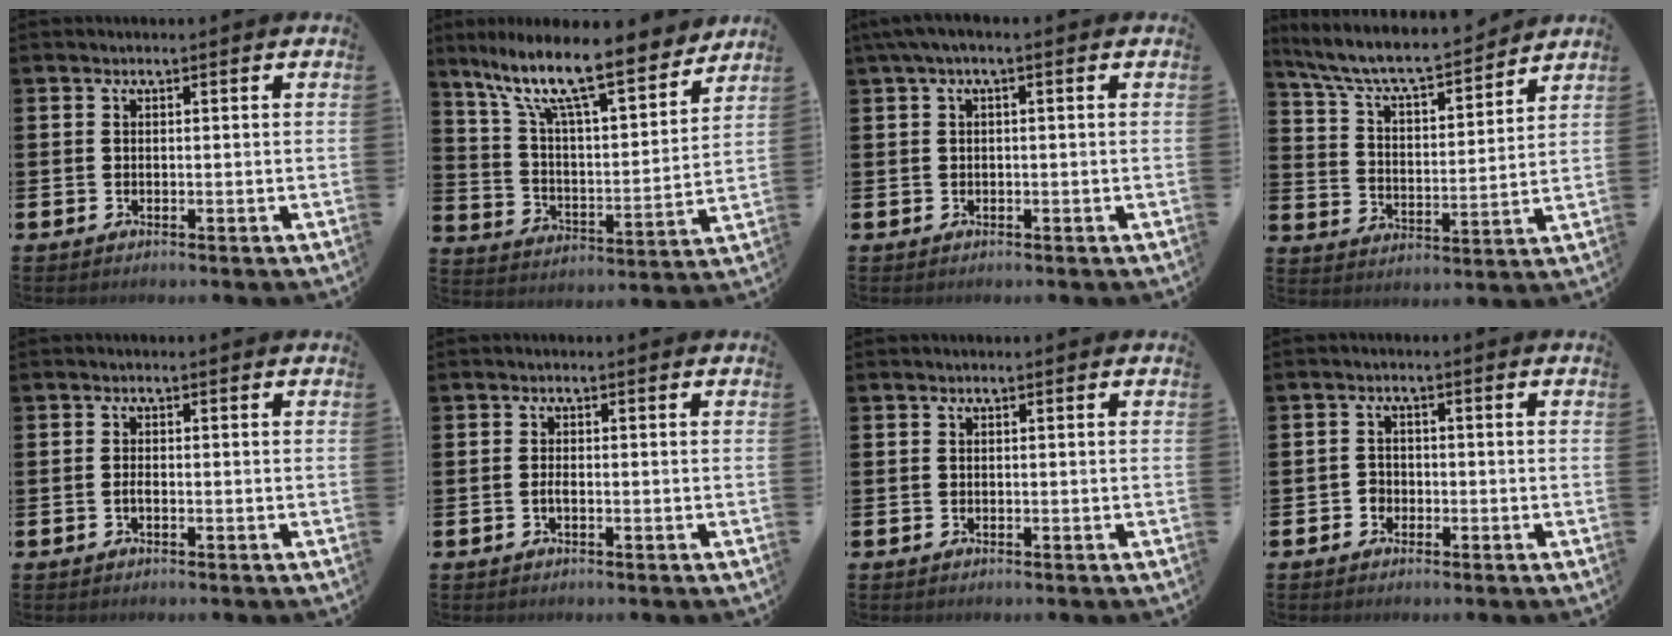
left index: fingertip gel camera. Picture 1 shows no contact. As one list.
[{"total": 12.5, "force": [10.1, 2.5, 6.9], "torque": [-0.154, -0.066, 0.167]}, {"total": 1.4, "force": [0.1, 0.2, 1.4], "torque": [-0.026, 0.001, 0.001]}, {"total": 7.7, "force": [7.2, 1.2, 2.5], "torque": [-0.083, -0.054, 0.121]}, {"total": 0.9, "force": [-0.6, 0.3, 0.7], "torque": [-0.019, 0.001, -0.010]}, {"total": 1.0, "force": [-0.5, 0.3, 0.8], "torque": [-0.021, 0.002, -0.009]}, {"total": 0.0}, {"total": 1.8, "force": [-1.1, 1.5, 0.1], "torque": [-0.003, 0.003, -0.026]}]